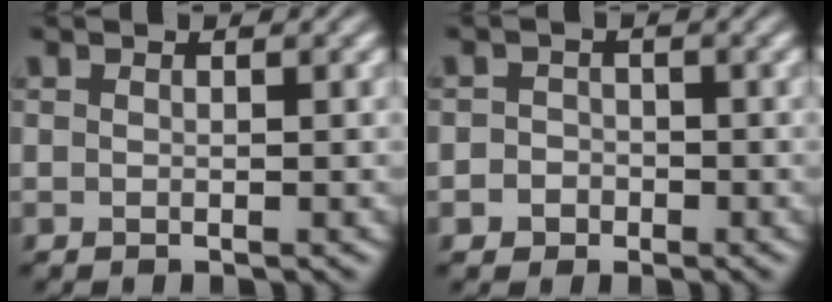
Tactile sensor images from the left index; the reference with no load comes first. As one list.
[{"total": 1.8, "force": [-1.1, 1.4, 0.1], "torque": [0.020, 0.000, -0.028]}]